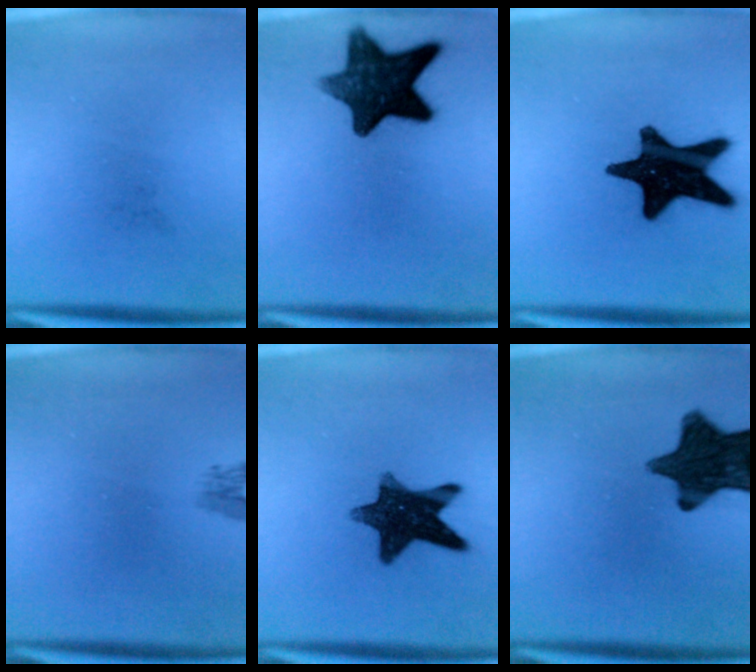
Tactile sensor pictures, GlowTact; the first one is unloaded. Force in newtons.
{"total": 12.9}
{"total": 19.1}
{"total": 1.3}
{"total": 11.9}
{"total": 13.8}